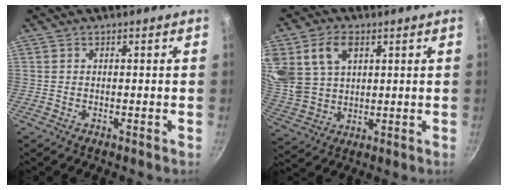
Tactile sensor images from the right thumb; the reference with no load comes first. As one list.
[{"total": 14.0, "force": [5.4, 9.8, 8.4], "torque": [-0.162, -0.008, 0.115]}]